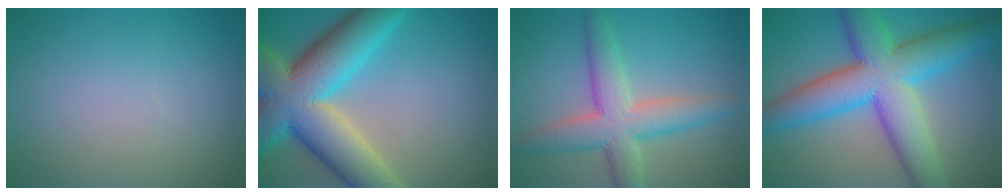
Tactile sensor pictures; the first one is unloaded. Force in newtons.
{"total": 13.6, "press": 13.5, "slide": 1.0}
{"total": 6.3, "press": 6.3, "slide": 0.1}
{"total": 11.5, "press": 11.5, "slide": 0.1}